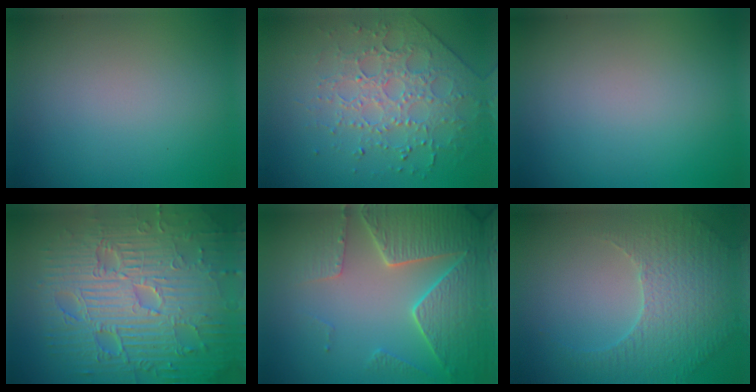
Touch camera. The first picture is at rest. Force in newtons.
{"total": 3.8, "press": 3.7, "slide": 0.7}
{"total": 0.0}
{"total": 12.4, "press": 8.0, "slide": 9.5}
{"total": 6.4, "press": 5.2, "slide": 3.8}
{"total": 4.0, "press": 3.4, "slide": 2.2}